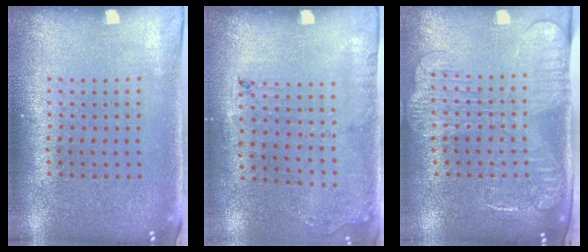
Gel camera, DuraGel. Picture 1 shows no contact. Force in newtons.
{"total": 1.8, "press": 1.2, "slide": 1.3}
{"total": 2.5, "press": 2.1, "slide": 1.4}